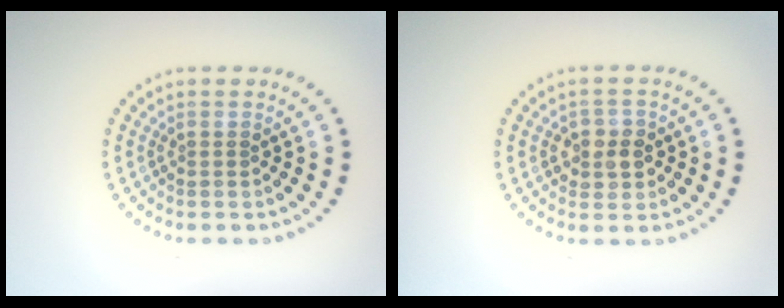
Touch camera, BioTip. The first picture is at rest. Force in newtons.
{"total": 2.4, "press": 2.3, "slide": 0.5}